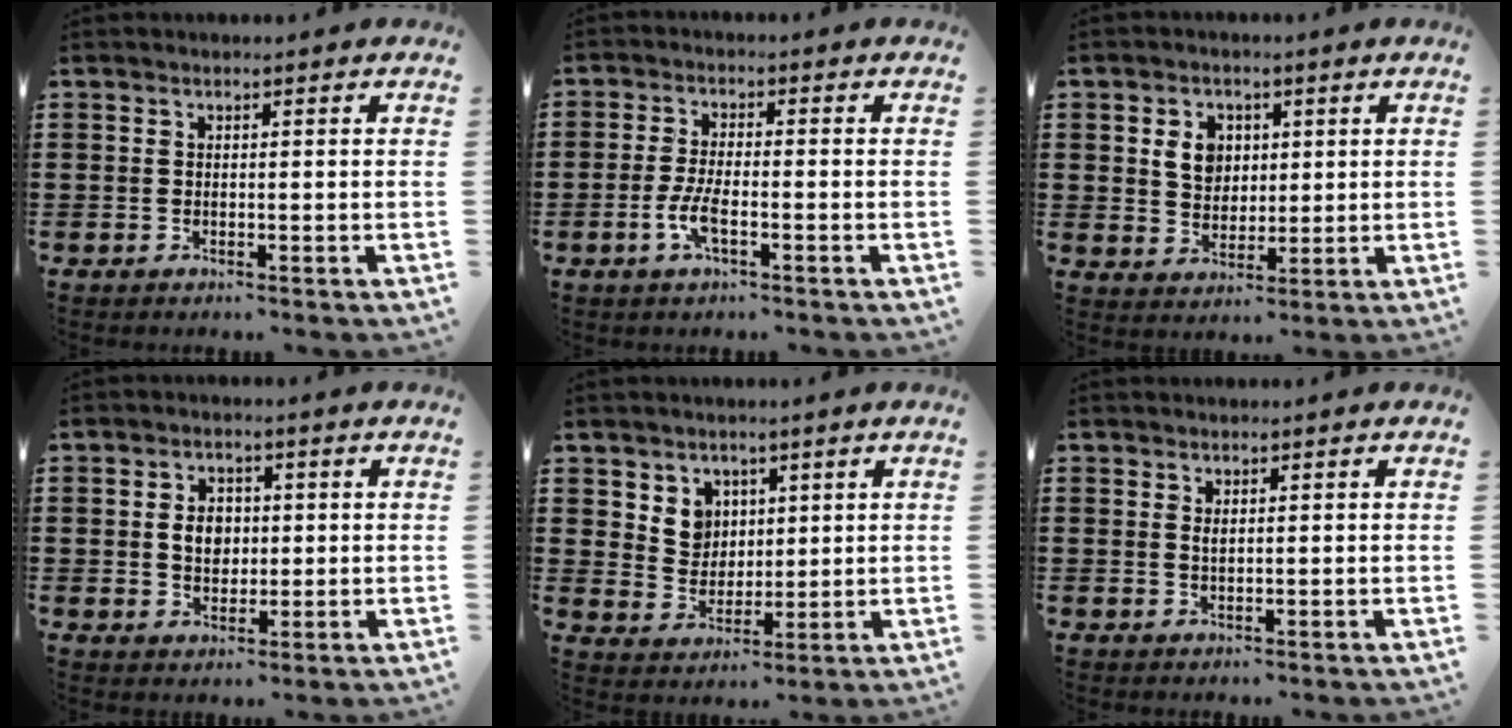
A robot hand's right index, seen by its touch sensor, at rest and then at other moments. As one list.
[{"total": 4.1, "force": [-1.5, 1.1, 3.6], "torque": [-0.082, -0.007, -0.031]}, {"total": 5.2, "force": [1.5, 4.3, 2.5], "torque": [-0.057, 0.012, 0.024]}, {"total": 4.3, "force": [0.2, 3.2, 2.8], "torque": [-0.055, 0.009, 0.000]}, {"total": 5.4, "force": [2.7, 4.6, 0.7], "torque": [-0.032, 0.007, 0.049]}, {"total": 1.0, "force": [0.4, 0.4, 0.8], "torque": [-0.018, 0.003, 0.007]}]